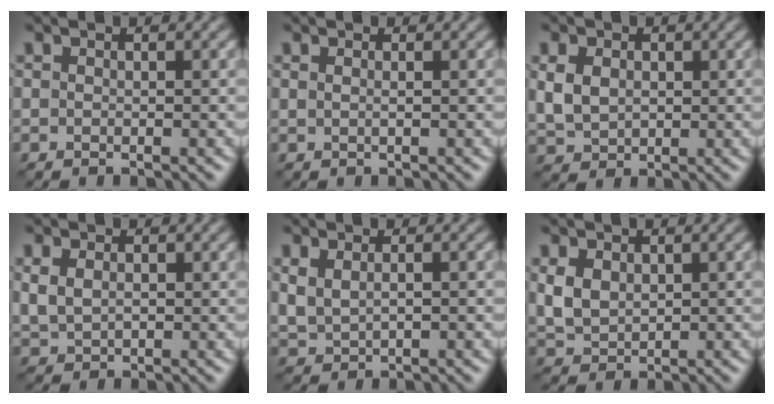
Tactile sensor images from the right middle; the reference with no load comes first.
{"total": 0.6, "force": [0.2, 0.2, 0.5], "torque": [-0.007, 0.001, 0.000]}
{"total": 3.4, "force": [0.6, 2.7, 2.0], "torque": [-0.049, -0.001, 0.012]}
{"total": 2.7, "force": [0.6, 1.9, 1.7], "torque": [-0.040, -0.002, 0.019]}
{"total": 2.2, "force": [0.7, 1.3, 1.7], "torque": [-0.040, -0.005, 0.022]}
{"total": 3.1, "force": [0.7, 2.3, 2.0], "torque": [-0.049, -0.002, 0.019]}